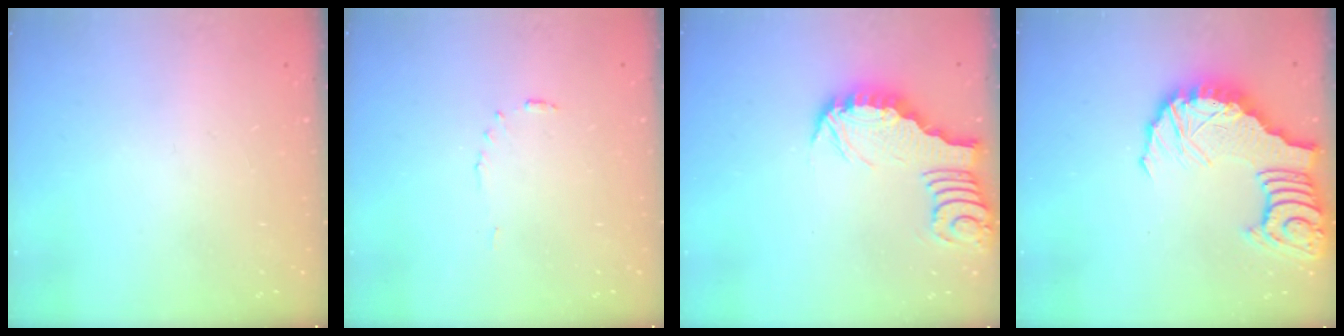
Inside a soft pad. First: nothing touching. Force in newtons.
{"total": 4.5, "press": 4.5, "slide": 0.5}
{"total": 2.9, "press": 2.9, "slide": 0.3}
{"total": 15.7, "press": 15.5, "slide": 2.1}